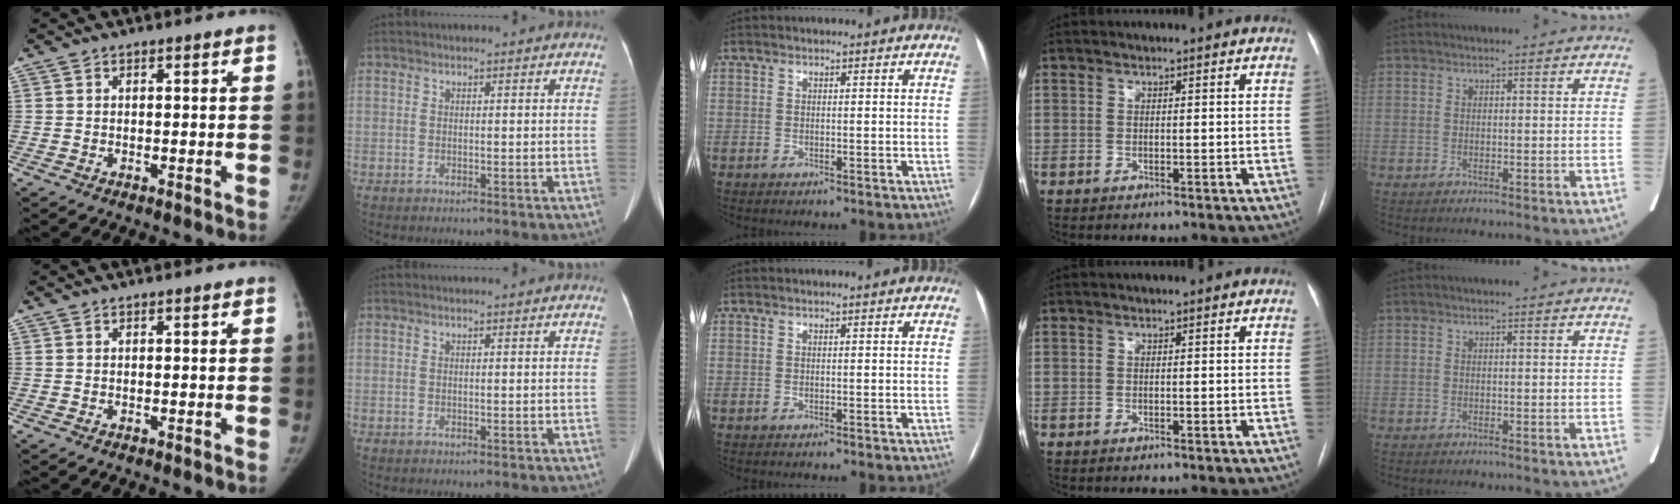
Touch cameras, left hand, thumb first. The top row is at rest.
{}